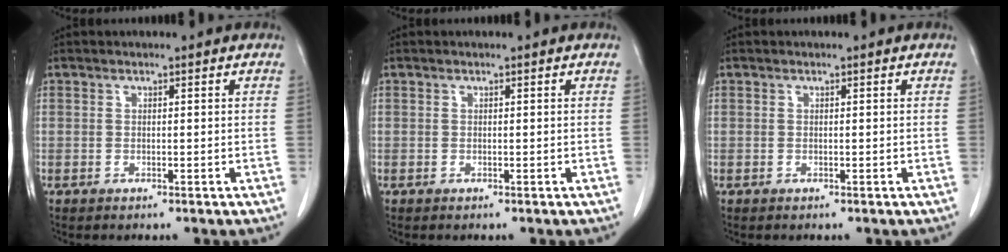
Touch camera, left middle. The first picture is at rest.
{"total": 0.0}
{"total": 0.0}